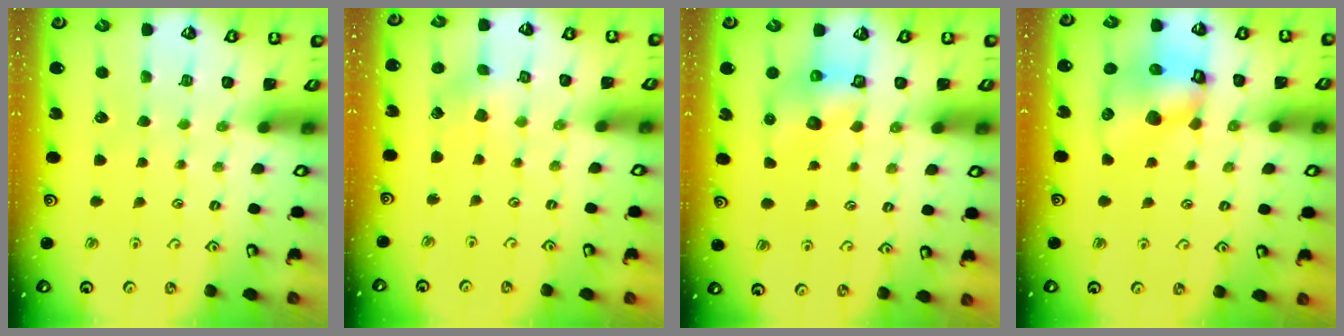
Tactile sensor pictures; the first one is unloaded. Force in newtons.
{"total": 1.9, "press": 1.9, "slide": 0.2}
{"total": 6.3, "press": 6.2, "slide": 0.6}
{"total": 12.7, "press": 12.6, "slide": 1.7}